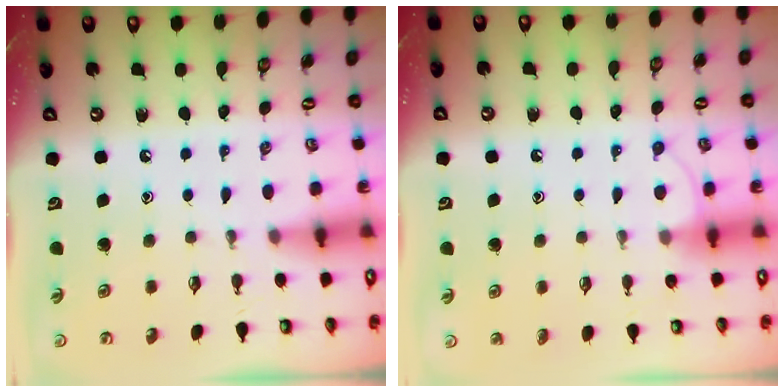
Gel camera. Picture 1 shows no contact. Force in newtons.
{"total": 6.0, "press": 6.0, "slide": 0.5}